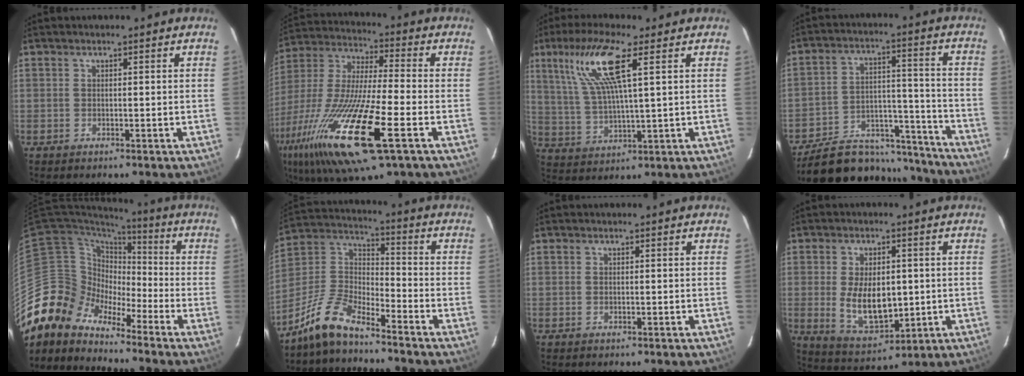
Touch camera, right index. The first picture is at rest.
{"total": 24.9, "force": [-11.6, 4.1, 21.7], "torque": [-0.437, -0.059, -0.225]}
{"total": 11.7, "force": [5.4, 1.3, 10.3], "torque": [-0.208, 0.008, 0.113]}
{"total": 21.7, "force": [-18.3, 9.1, 7.2], "torque": [-0.138, 0.044, -0.238]}
{"total": 11.2, "force": [-9.6, 5.8, -0.1], "torque": [-0.013, 0.036, -0.203]}
{"total": 10.6, "force": [-8.9, 2.7, 5.1], "torque": [-0.129, 0.019, -0.184]}
{"total": 0.0}
{"total": 10.9, "force": [-0.4, 6.1, 9.1], "torque": [-0.180, -0.013, 0.012]}